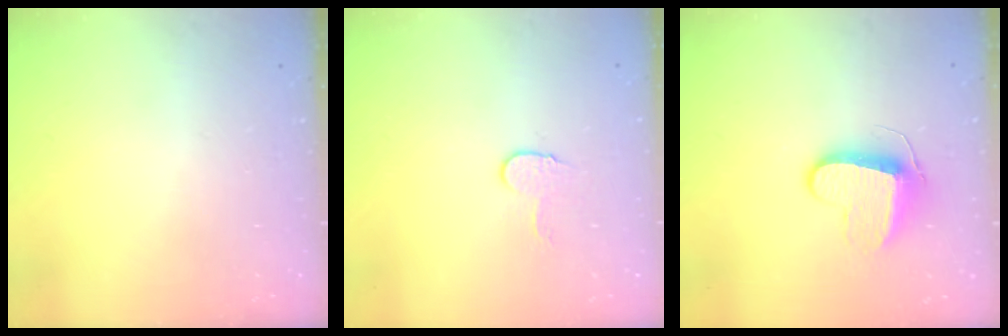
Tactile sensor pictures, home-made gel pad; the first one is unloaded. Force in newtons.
{"total": 6.4, "press": 6.4, "slide": 0.6}
{"total": 9.7, "press": 9.7, "slide": 0.4}